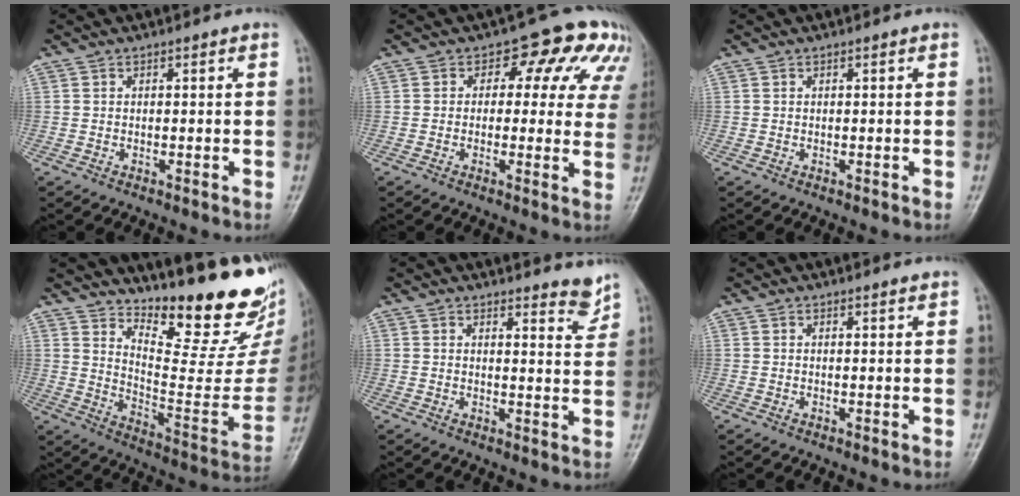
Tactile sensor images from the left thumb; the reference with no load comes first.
{"total": 10.5, "force": [4.2, 6.8, 6.8], "torque": [-0.020, 0.005, 0.035]}
{"total": 0.0}
{"total": 23.3, "force": [18.4, 6.4, 12.8], "torque": [-0.147, -0.154, 0.264]}
{"total": 3.8, "force": [3.5, 0.9, 1.1], "torque": [-0.005, -0.037, 0.039]}
{"total": 0.6, "force": [0.6, 0.0, 0.1], "torque": [-0.004, -0.004, 0.008]}